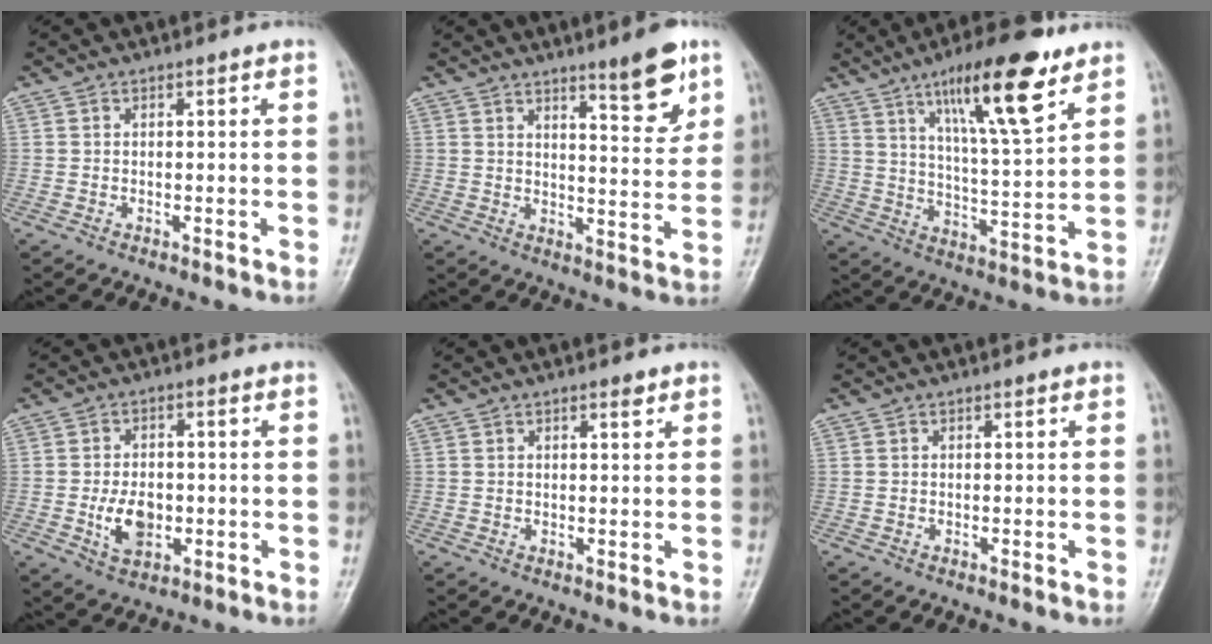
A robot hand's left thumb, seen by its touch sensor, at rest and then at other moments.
{"total": 9.0, "force": [5.9, 1.9, 6.6], "torque": [-0.078, -0.043, 0.085]}
{"total": 16.5, "force": [9.5, 3.6, 12.9], "torque": [-0.194, -0.047, 0.160]}
{"total": 7.1, "force": [-1.3, 4.7, 5.1], "torque": [-0.074, 0.001, -0.019]}
{"total": 1.4, "force": [0.9, 0.4, 0.9], "torque": [-0.011, -0.005, 0.015]}
{"total": 0.0}